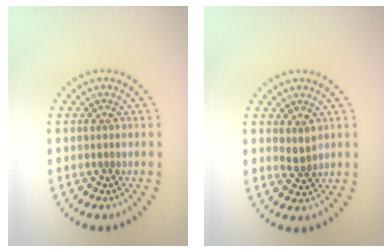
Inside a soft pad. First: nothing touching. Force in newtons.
{"total": 1.2, "press": 1.1, "slide": 0.6}